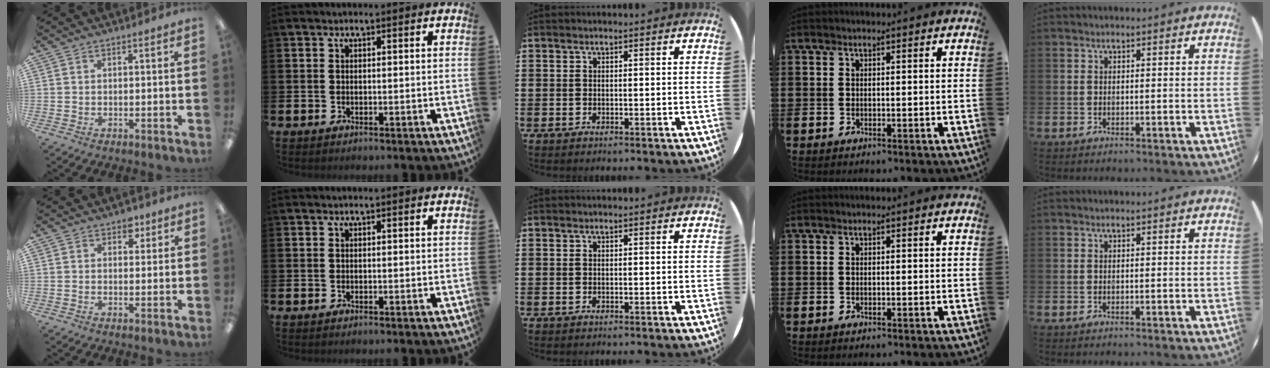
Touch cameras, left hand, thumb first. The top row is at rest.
{"thumb": {"total": 3.2, "force": [2.0, 2.1, 1.4], "torque": [-0.008, -0.005, 0.031]}}